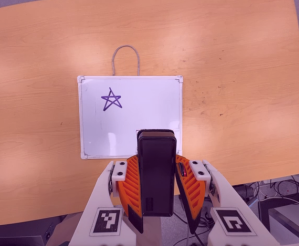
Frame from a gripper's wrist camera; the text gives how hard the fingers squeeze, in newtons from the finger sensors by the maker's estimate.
{"total": 7.3, "left": 5.5, "right": 9.0}